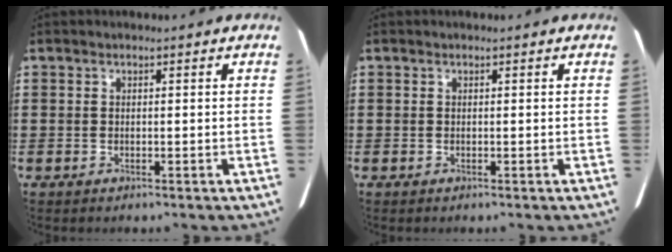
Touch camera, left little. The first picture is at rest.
{"total": 0.0}